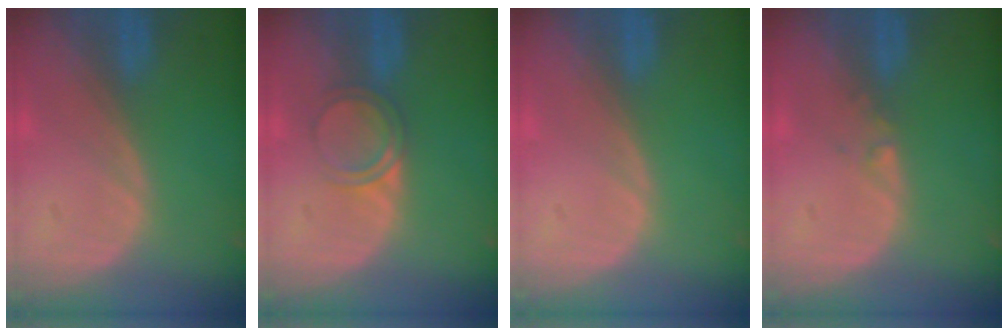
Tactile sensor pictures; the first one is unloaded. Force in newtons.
{"total": 3.0, "press": 3.0, "slide": 0.3}
{"total": 0.0}
{"total": 0.7, "press": 0.6, "slide": 0.4}